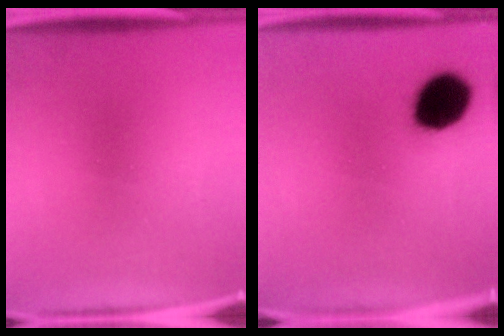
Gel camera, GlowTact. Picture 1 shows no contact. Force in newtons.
{"total": 13.4}